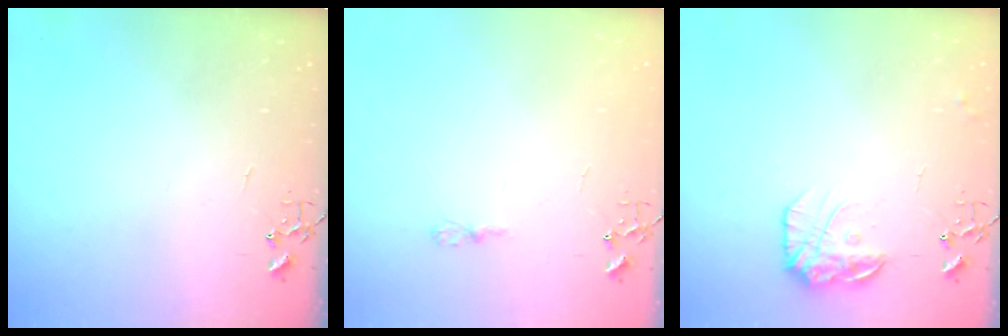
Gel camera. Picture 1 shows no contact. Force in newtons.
{"total": 3.6, "press": 3.6, "slide": 0.4}
{"total": 13.3, "press": 13.3, "slide": 0.8}